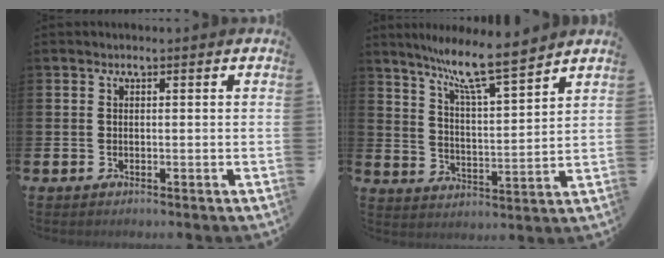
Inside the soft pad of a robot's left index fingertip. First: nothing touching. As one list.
[{"total": 10.0, "force": [8.6, 0.6, 5.0], "torque": [-0.111, -0.051, 0.145]}]